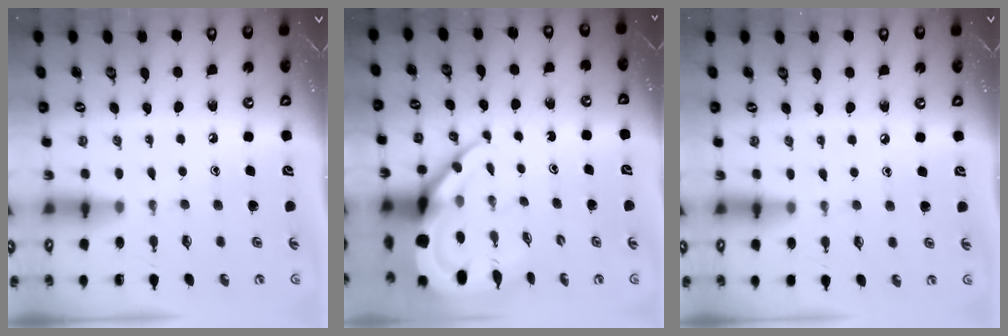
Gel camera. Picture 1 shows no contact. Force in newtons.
{"total": 10.9, "press": 10.8, "slide": 1.4}
{"total": 2.3, "press": 2.3, "slide": 0.4}